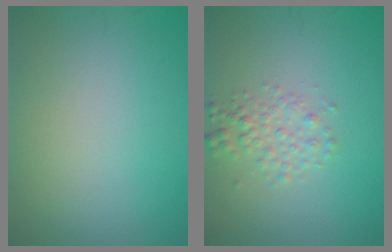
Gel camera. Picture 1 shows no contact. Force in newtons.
{"total": 2.1, "press": 2.1, "slide": 0.1}